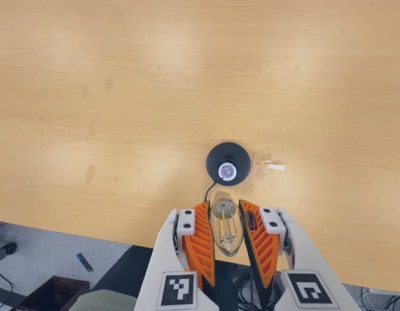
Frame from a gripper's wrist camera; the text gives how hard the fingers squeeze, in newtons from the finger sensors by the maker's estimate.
{"total": 19.8, "left": 21.8, "right": 17.8}